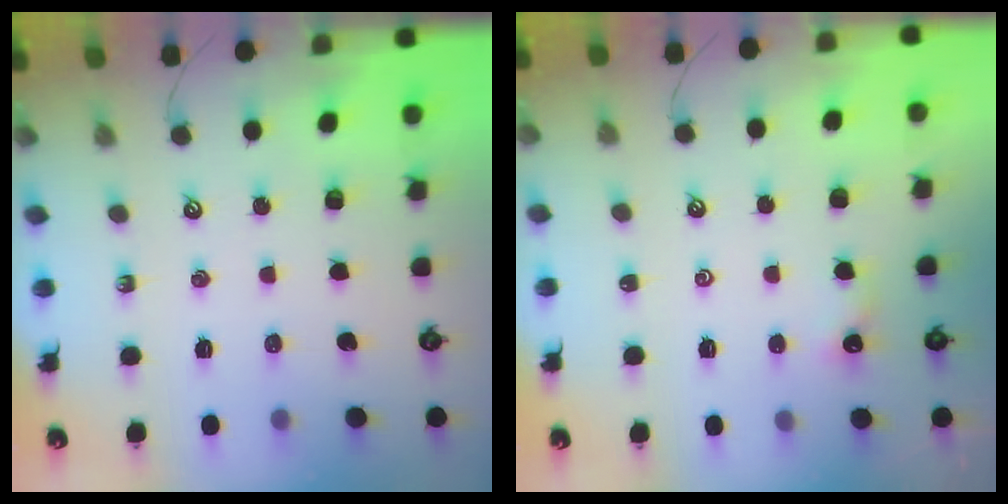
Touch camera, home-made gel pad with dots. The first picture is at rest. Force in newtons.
{"total": 1.0, "press": 0.9, "slide": 0.4}